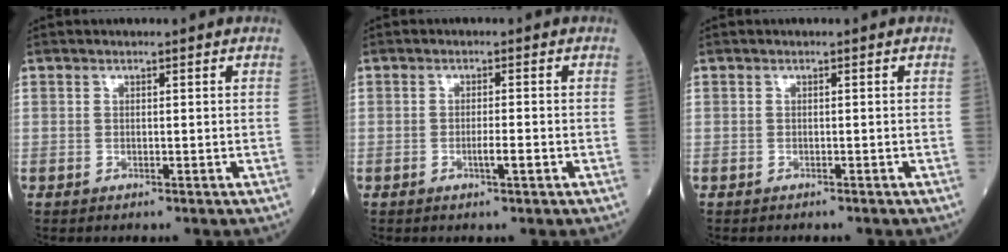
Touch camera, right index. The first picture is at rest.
{"total": 2.1, "force": [-0.8, 0.0, 2.0], "torque": [-0.034, -0.002, -0.015]}
{"total": 1.1, "force": [-1.0, 0.3, 0.3], "torque": [-0.009, -0.001, -0.013]}